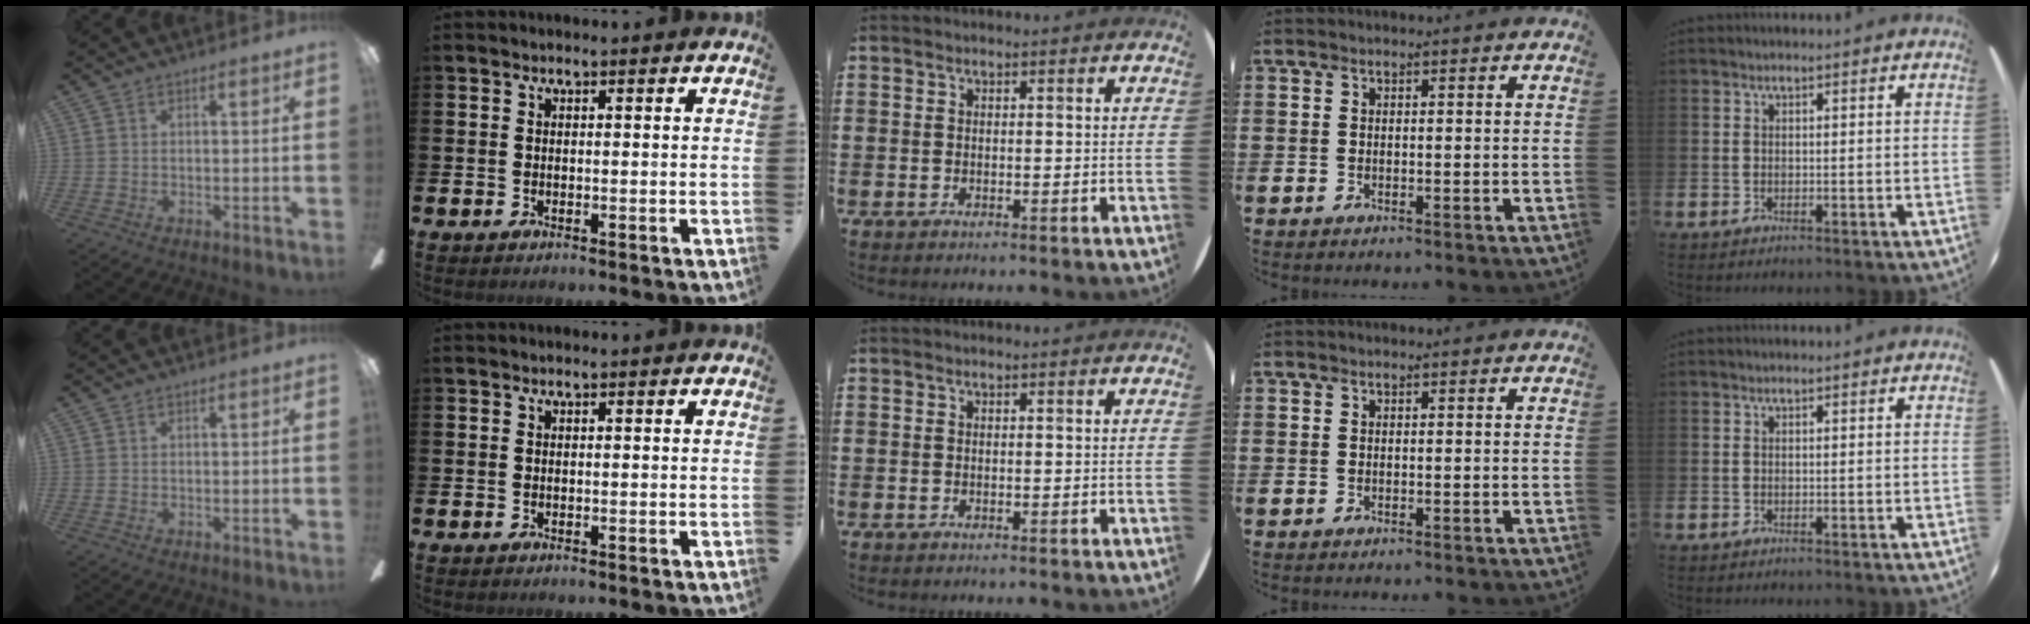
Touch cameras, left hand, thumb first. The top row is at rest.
{}